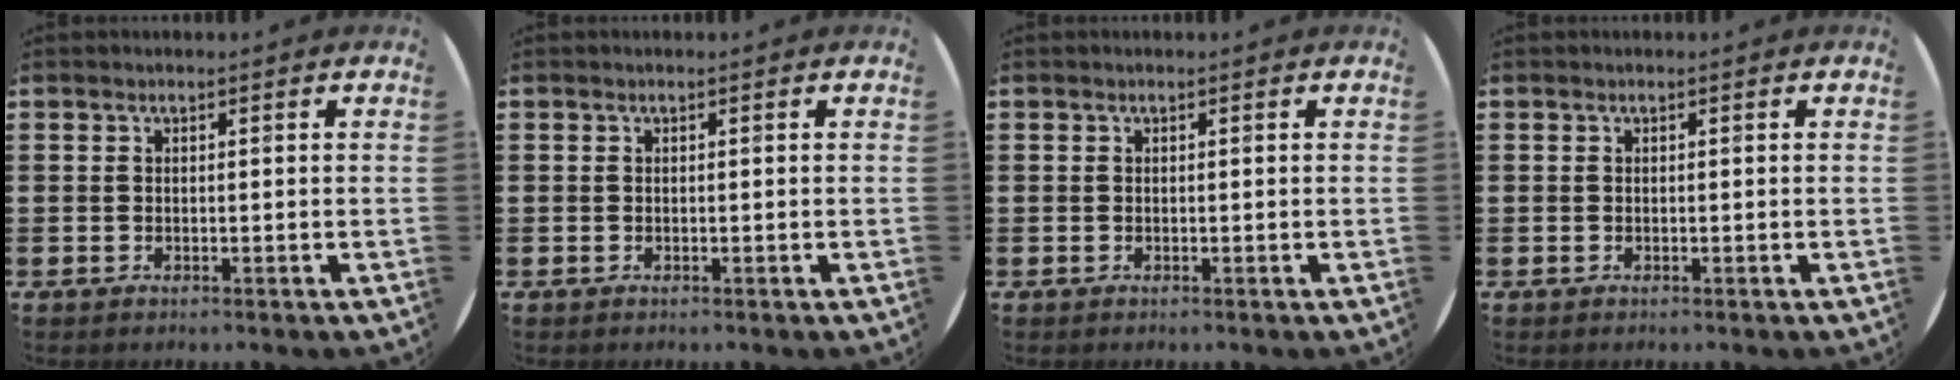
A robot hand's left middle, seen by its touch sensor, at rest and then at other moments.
{"total": 0.0}
{"total": 0.0}
{"total": 0.0}